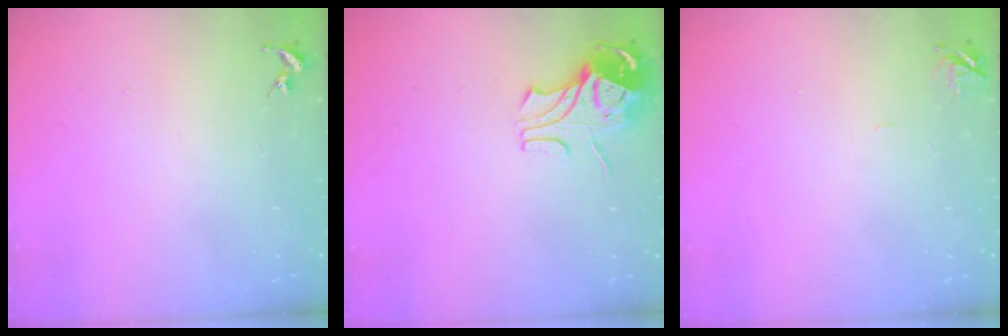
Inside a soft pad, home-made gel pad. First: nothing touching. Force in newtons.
{"total": 9.0, "press": 8.9, "slide": 1.0}
{"total": 5.8, "press": 5.8, "slide": 0.7}